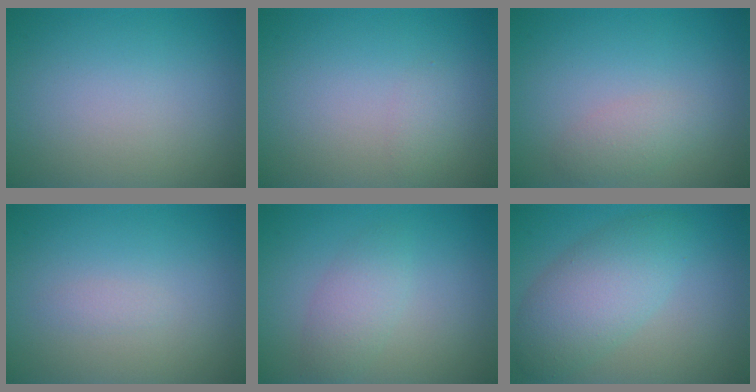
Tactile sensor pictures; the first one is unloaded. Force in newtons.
{"total": 0.8, "press": 0.8, "slide": 0.0}
{"total": 1.7, "press": 1.7, "slide": 0.1}
{"total": 0.6, "press": 0.6, "slide": 0.0}
{"total": 2.3, "press": 2.3, "slide": 0.2}
{"total": 5.3, "press": 5.3, "slide": 0.1}